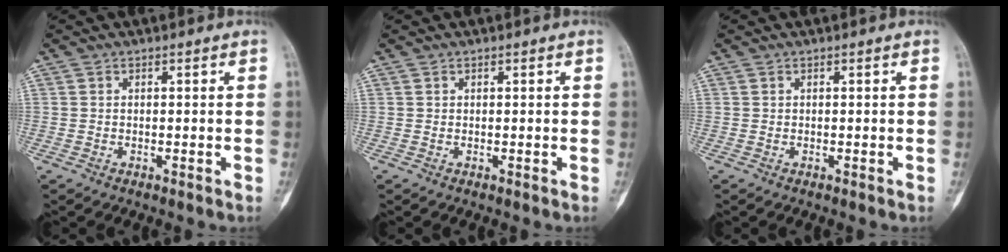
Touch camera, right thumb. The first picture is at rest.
{"total": 0.0}
{"total": 0.0}